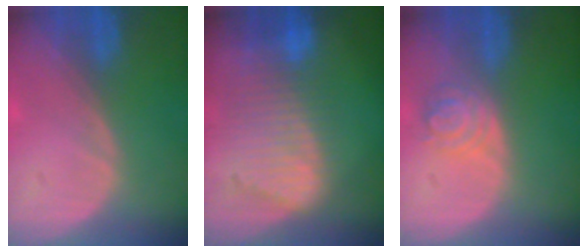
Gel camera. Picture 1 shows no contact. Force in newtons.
{"total": 9.3, "press": 8.2, "slide": 4.5}
{"total": 4.0, "press": 4.0, "slide": 0.5}